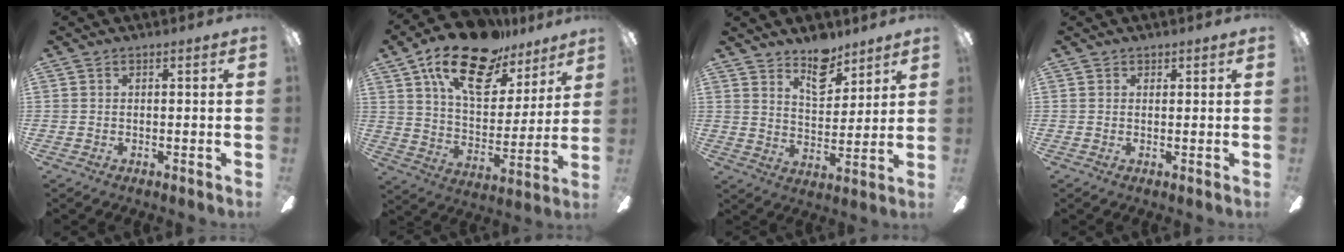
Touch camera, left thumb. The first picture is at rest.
{"total": 22.4, "force": [14.4, 10.7, 13.4], "torque": [-0.222, -0.074, 0.250]}
{"total": 10.3, "force": [7.7, 5.0, 4.5], "torque": [-0.055, -0.045, 0.137]}
{"total": 1.0, "force": [0.8, 0.6, 0.0], "torque": [0.007, -0.002, 0.013]}